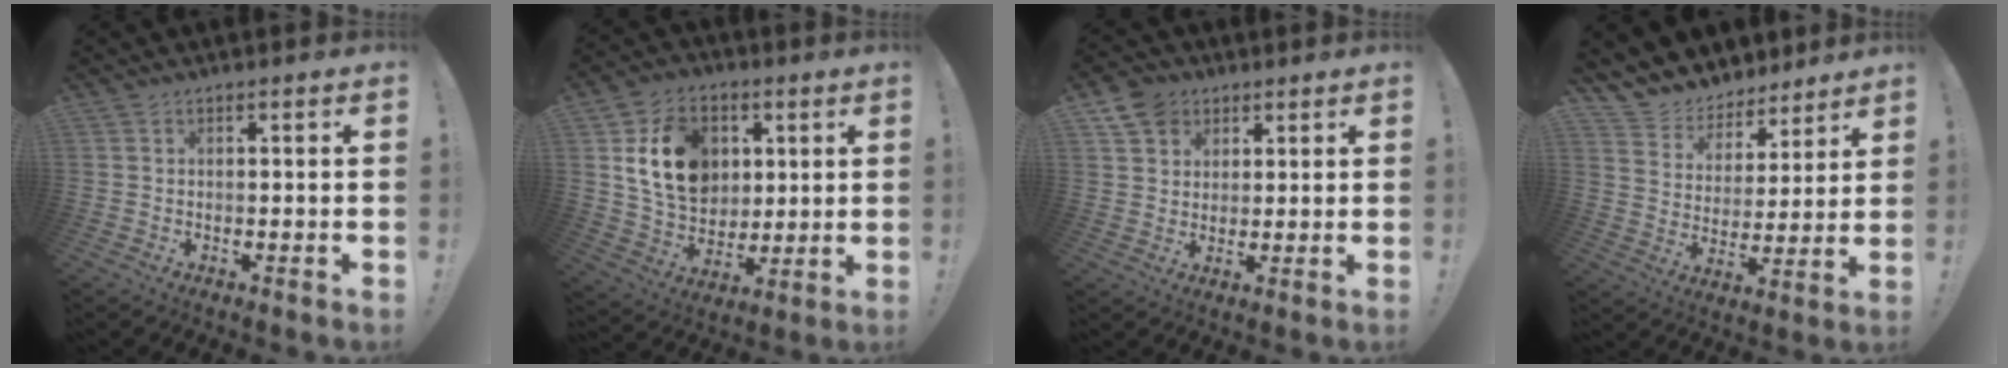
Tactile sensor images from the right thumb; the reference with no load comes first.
{"total": 17.5, "force": [5.1, 13.5, 9.9], "torque": [-0.167, -0.016, 0.103]}
{"total": 7.8, "force": [4.4, 6.2, 2.0], "torque": [-0.032, -0.021, 0.087]}
{"total": 8.5, "force": [6.9, 5.0, 0.4], "torque": [-0.020, -0.068, 0.132]}